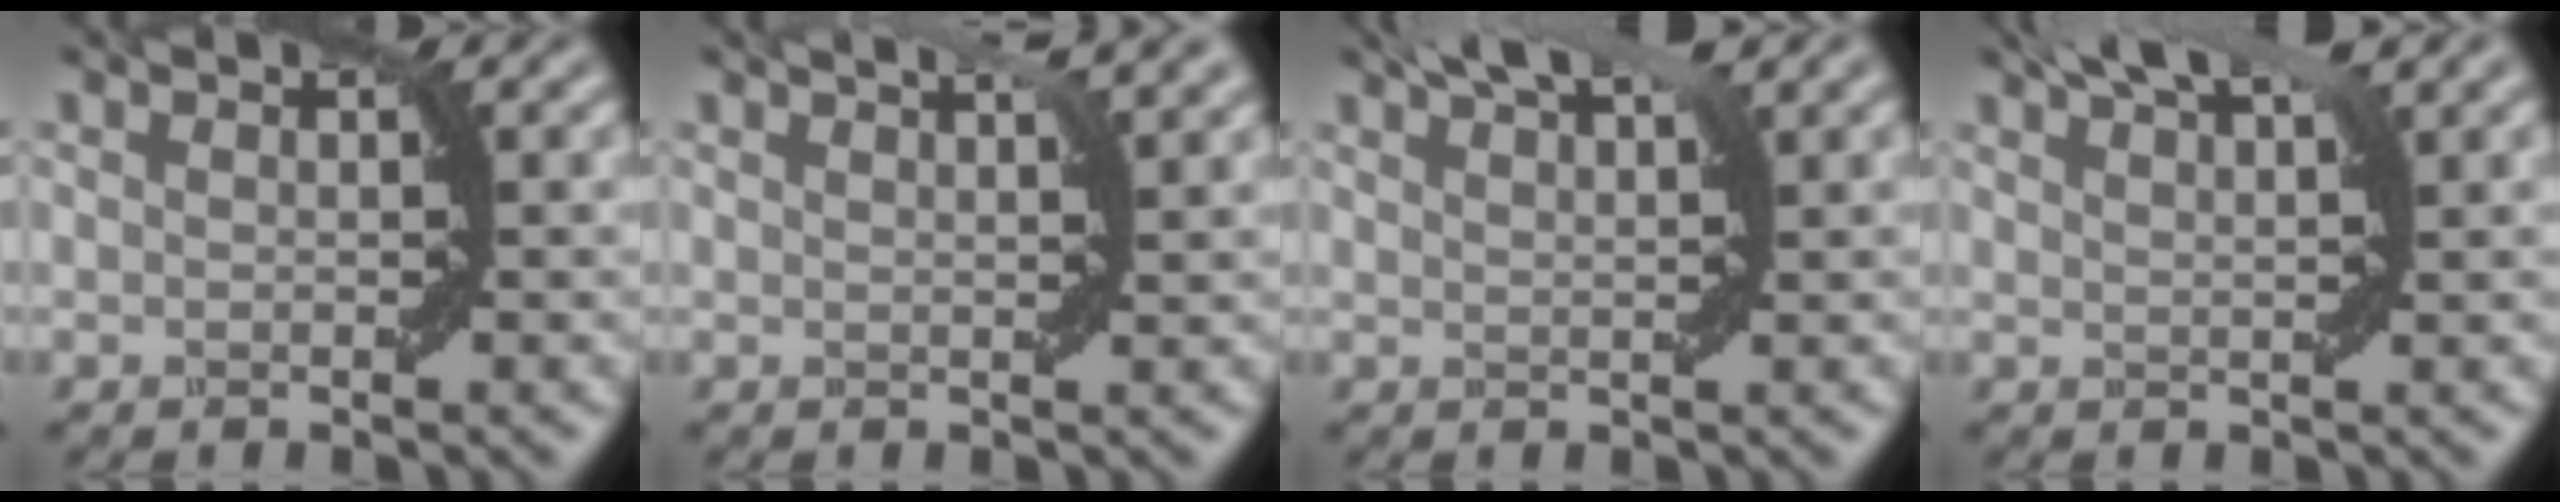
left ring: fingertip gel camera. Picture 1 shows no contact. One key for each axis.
{"total": 4.4, "fx": 2.9, "fy": 1.5, "fz": 2.9, "tx": -0.020, "ty": 0.026, "tz": 0.010}
{"total": 4.9, "fx": 3.4, "fy": 1.2, "fz": 3.3, "tx": -0.042, "ty": 0.024, "tz": 0.036}
{"total": 5.1, "fx": 3.5, "fy": 1.2, "fz": 3.5, "tx": -0.044, "ty": 0.024, "tz": 0.037}